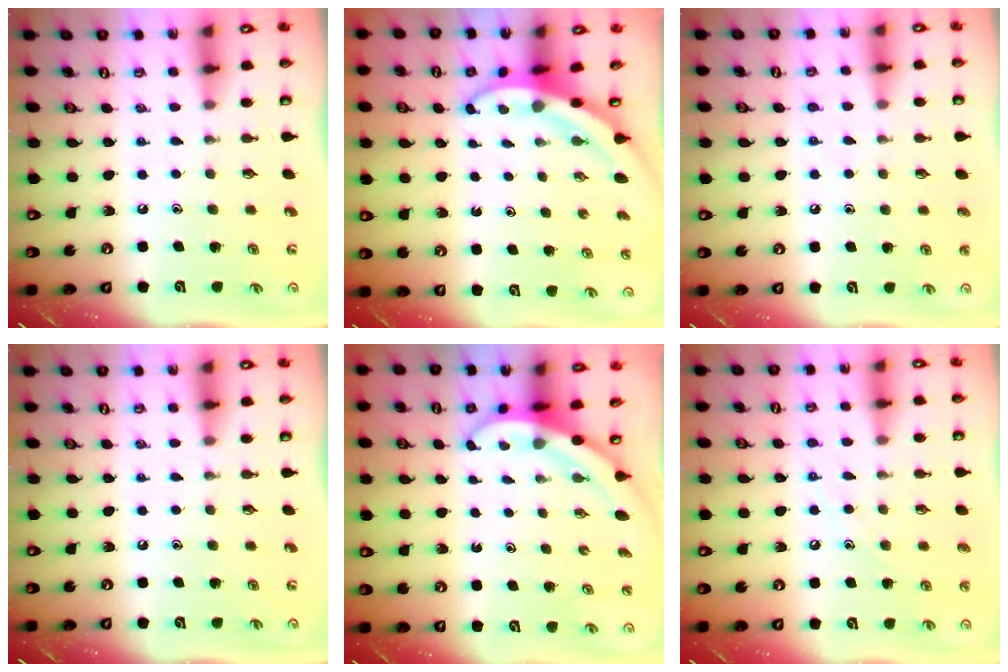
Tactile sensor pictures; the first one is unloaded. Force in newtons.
{"total": 3.8, "press": 3.8, "slide": 0.4}
{"total": 5.7, "press": 5.6, "slide": 1.1}
{"total": 0.0}
{"total": 3.9, "press": 3.9, "slide": 0.2}
{"total": 7.0, "press": 7.0, "slide": 0.6}